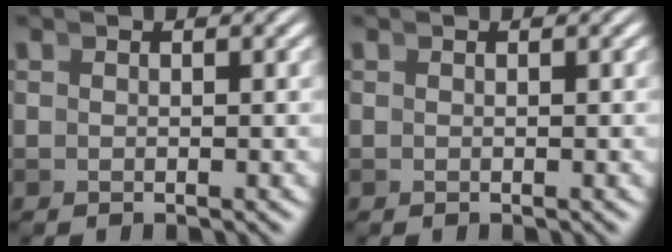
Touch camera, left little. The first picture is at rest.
{"total": 0.0}